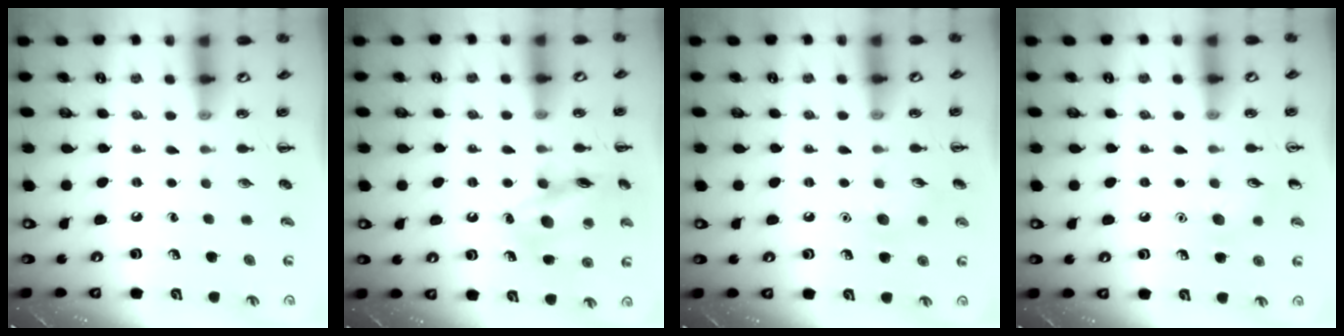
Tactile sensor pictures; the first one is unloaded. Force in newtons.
{"total": 14.4, "press": 14.3, "slide": 1.2}
{"total": 7.0, "press": 6.8, "slide": 1.6}
{"total": 6.5, "press": 6.2, "slide": 1.9}